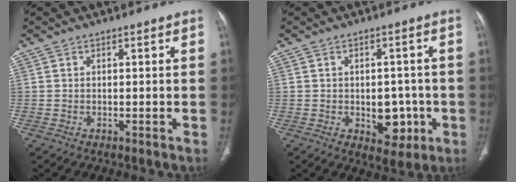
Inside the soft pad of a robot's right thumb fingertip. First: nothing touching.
{"total": 7.2, "force": [-1.7, 4.8, 5.1], "torque": [-0.030, 0.006, -0.012]}